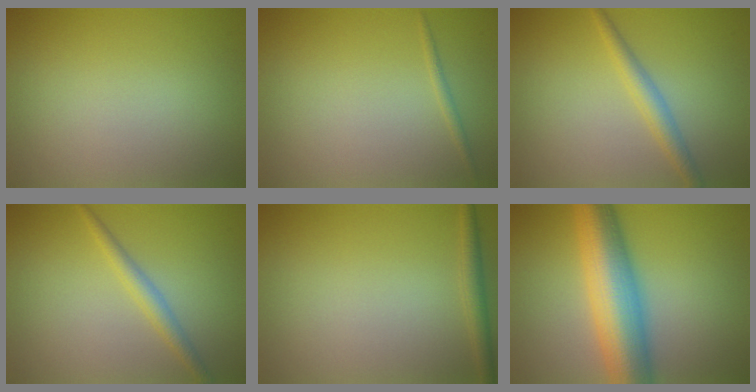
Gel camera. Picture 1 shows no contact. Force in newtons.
{"total": 0.7, "press": 0.7, "slide": 0.0}
{"total": 2.2, "press": 2.2, "slide": 0.1}
{"total": 1.9, "press": 1.9, "slide": 0.1}
{"total": 1.5, "press": 1.5, "slide": 0.1}
{"total": 9.6, "press": 9.6, "slide": 0.2}